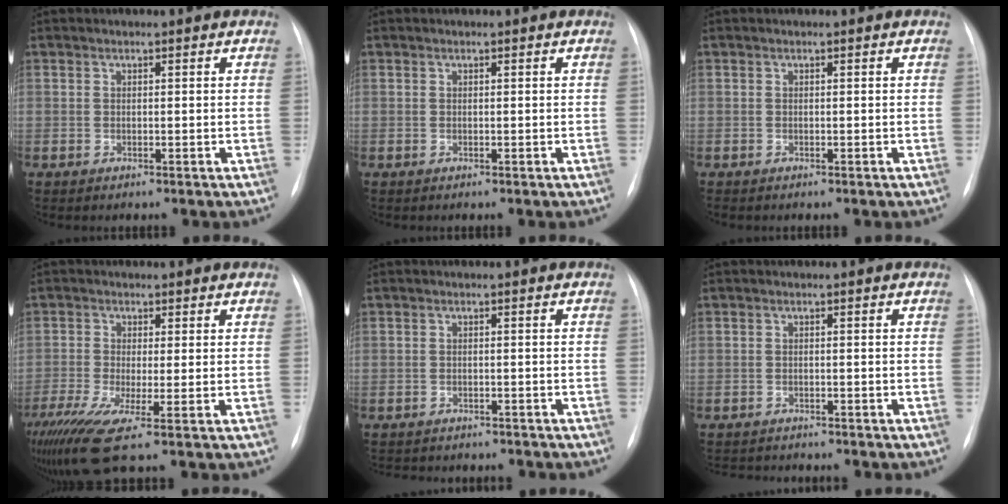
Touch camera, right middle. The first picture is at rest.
{"total": 0.0}
{"total": 0.0}
{"total": 9.9, "force": [-5.7, 1.1, 8.0], "torque": [-0.158, -0.028, -0.104]}
{"total": 7.8, "force": [-7.0, 2.6, 2.1], "torque": [-0.033, 0.004, -0.083]}
{"total": 5.0, "force": [-4.8, 0.9, 1.1], "torque": [-0.012, -0.005, -0.067]}